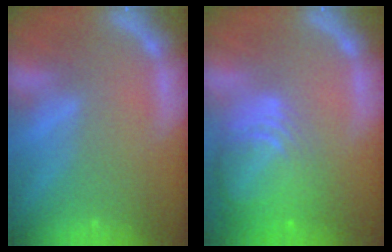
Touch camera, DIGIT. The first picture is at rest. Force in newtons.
{"total": 10.0}